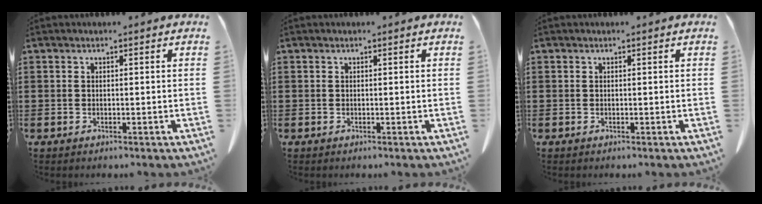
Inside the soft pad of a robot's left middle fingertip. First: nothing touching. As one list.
[{"total": 0.0}, {"total": 0.0}]